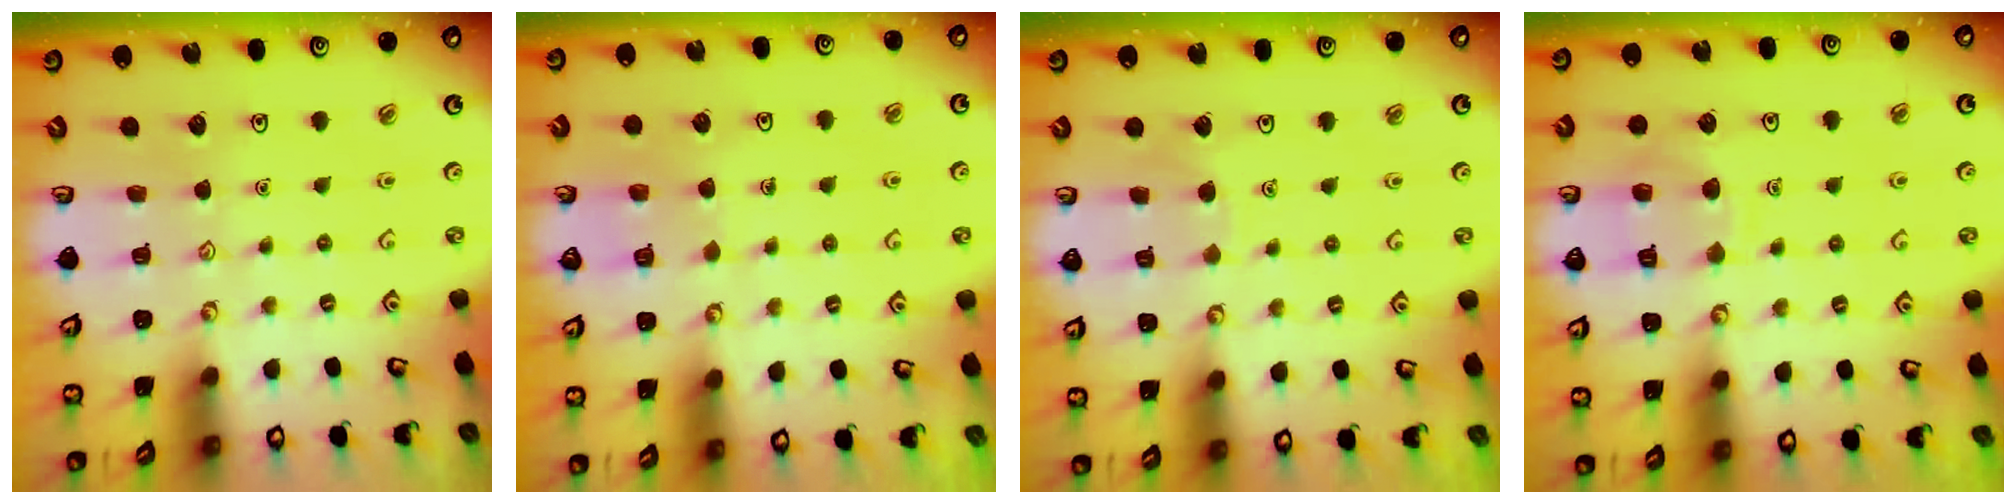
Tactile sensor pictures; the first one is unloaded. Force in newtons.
{"total": 4.8, "press": 4.8, "slide": 0.3}
{"total": 3.7, "press": 3.7, "slide": 0.4}
{"total": 9.0, "press": 8.9, "slide": 0.9}